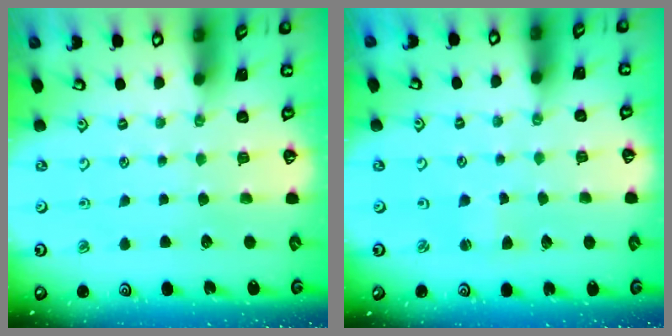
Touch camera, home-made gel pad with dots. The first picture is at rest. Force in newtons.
{"total": 0.9, "press": 0.8, "slide": 0.1}